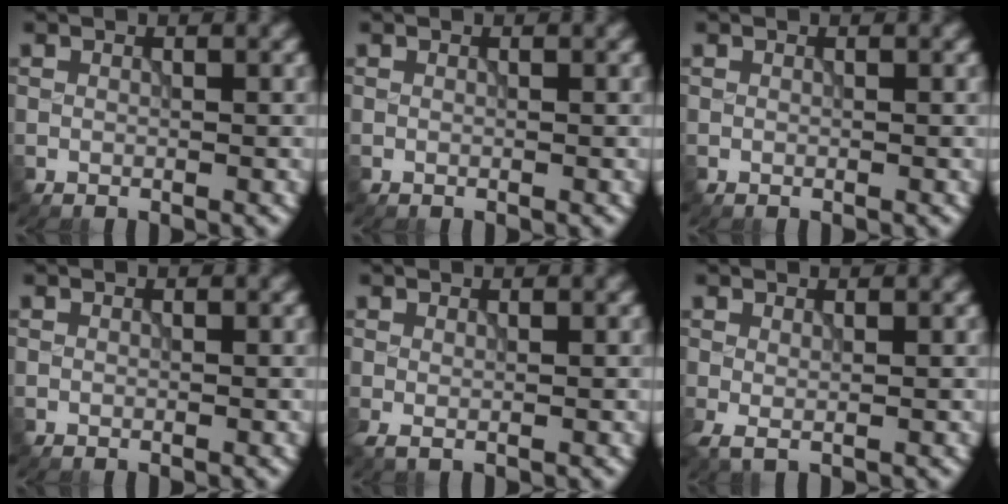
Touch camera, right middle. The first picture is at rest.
{"total": 0.0}
{"total": 0.0}
{"total": 0.0}
{"total": 0.9, "force": [0.2, 0.3, 0.8], "torque": [-0.022, 0.001, 0.003]}
{"total": 1.3, "force": [0.2, 0.4, 1.2], "torque": [-0.032, -0.001, 0.004]}